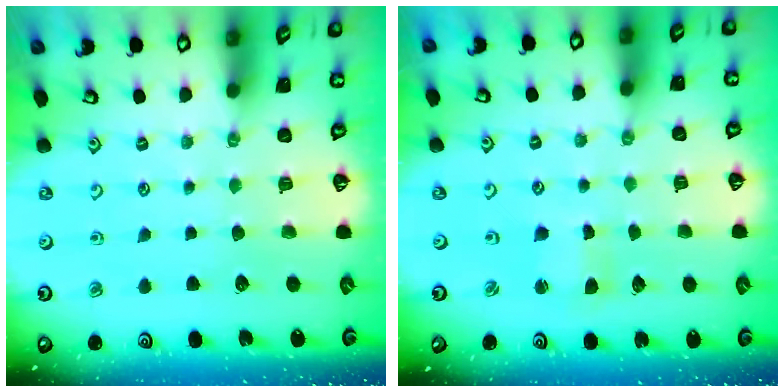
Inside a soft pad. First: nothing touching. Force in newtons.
{"total": 2.1, "press": 2.1, "slide": 0.3}